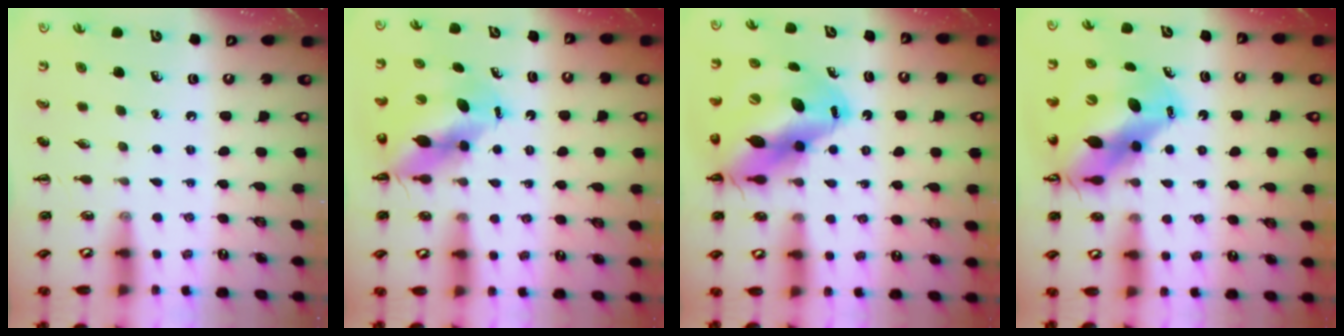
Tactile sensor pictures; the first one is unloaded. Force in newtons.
{"total": 9.7, "press": 9.3, "slide": 2.6}
{"total": 19.0, "press": 18.1, "slide": 5.5}
{"total": 15.4, "press": 14.7, "slide": 4.6}